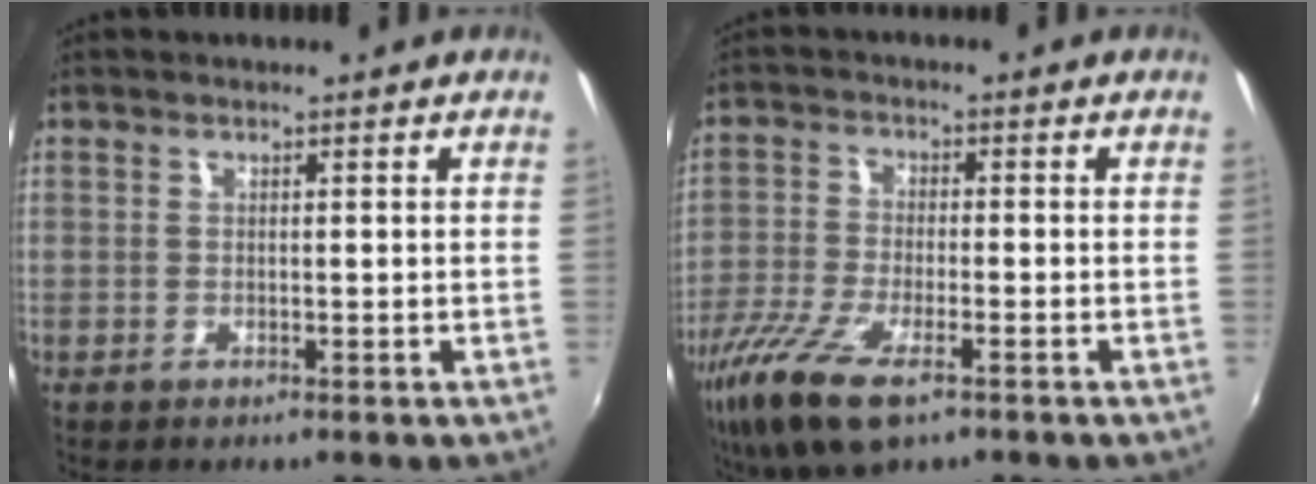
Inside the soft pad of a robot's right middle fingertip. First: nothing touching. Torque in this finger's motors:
{"motor_torque": [1.31, -0.83, 0.61, 0.21]}